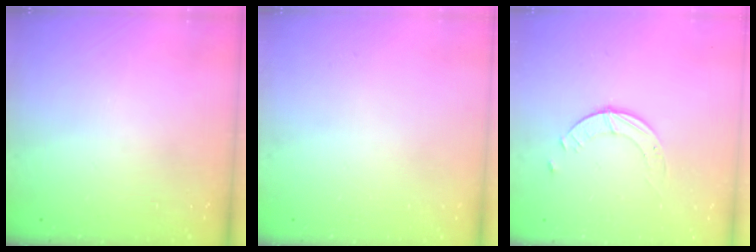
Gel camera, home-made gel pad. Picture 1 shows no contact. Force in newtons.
{"total": 0.0}
{"total": 1.8, "press": 1.8, "slide": 0.2}